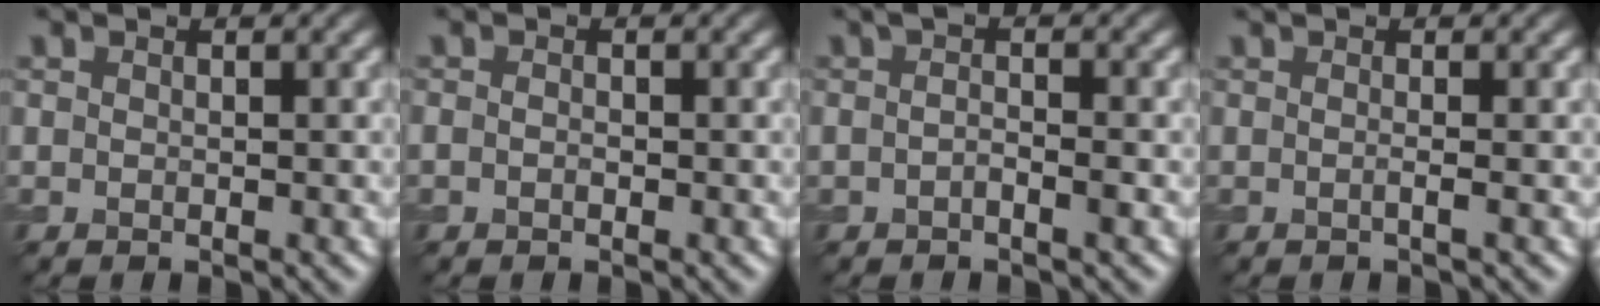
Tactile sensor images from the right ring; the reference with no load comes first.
{"total": 0.6, "force": [-0.2, 0.3, 0.4], "torque": [-0.011, 0.000, -0.004]}
{"total": 1.6, "force": [-0.3, 0.3, 1.5], "torque": [-0.027, -0.003, -0.009]}
{"total": 1.5, "force": [-0.1, 0.5, 1.4], "torque": [-0.016, -0.007, -0.014]}